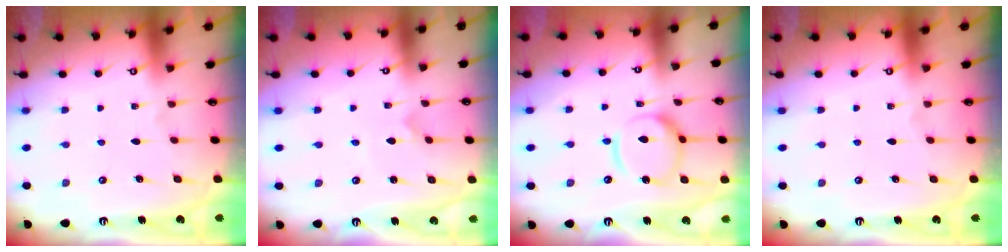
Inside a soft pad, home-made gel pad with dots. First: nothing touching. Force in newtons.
{"total": 1.0, "press": 1.0, "slide": 0.0}
{"total": 13.0, "press": 12.9, "slide": 1.5}
{"total": 0.0}